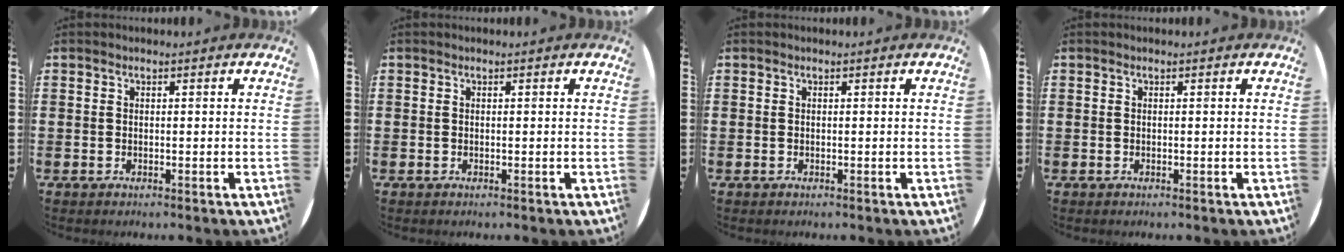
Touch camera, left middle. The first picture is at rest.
{"total": 0.0}
{"total": 0.0}
{"total": 0.0}